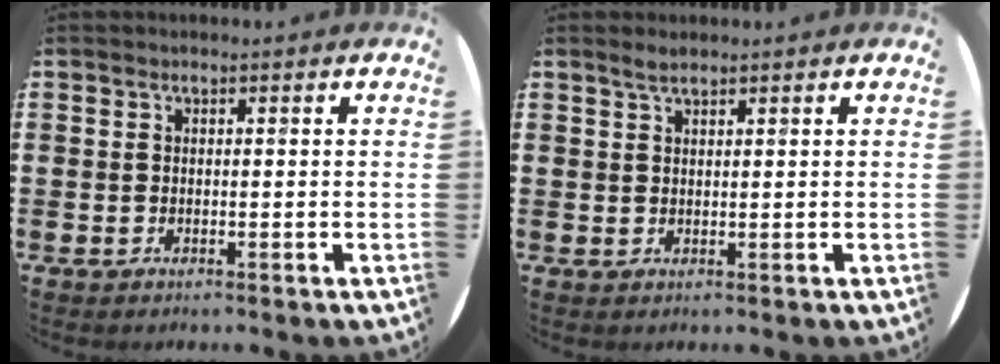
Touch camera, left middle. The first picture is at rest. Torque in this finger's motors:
{"motor_torque": [0.40, -0.32, -0.02, 0.03]}